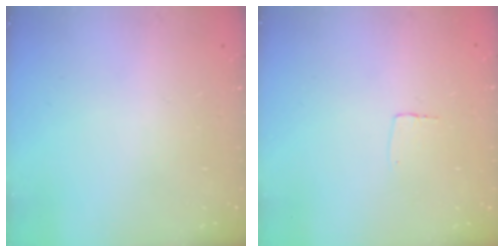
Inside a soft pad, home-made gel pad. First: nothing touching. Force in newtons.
{"total": 2.6, "press": 2.6, "slide": 0.1}